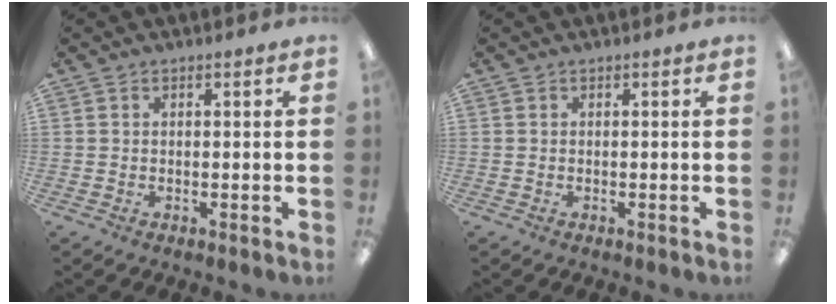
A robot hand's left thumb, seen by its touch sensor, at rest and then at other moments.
{"total": 0.0}